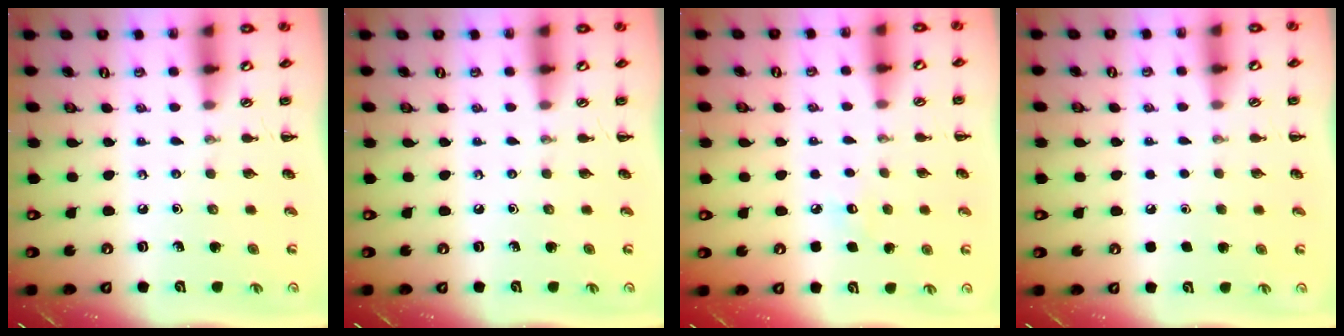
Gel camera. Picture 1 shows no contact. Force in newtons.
{"total": 0.0}
{"total": 5.1, "press": 4.9, "slide": 1.3}
{"total": 1.7, "press": 1.7, "slide": 0.1}